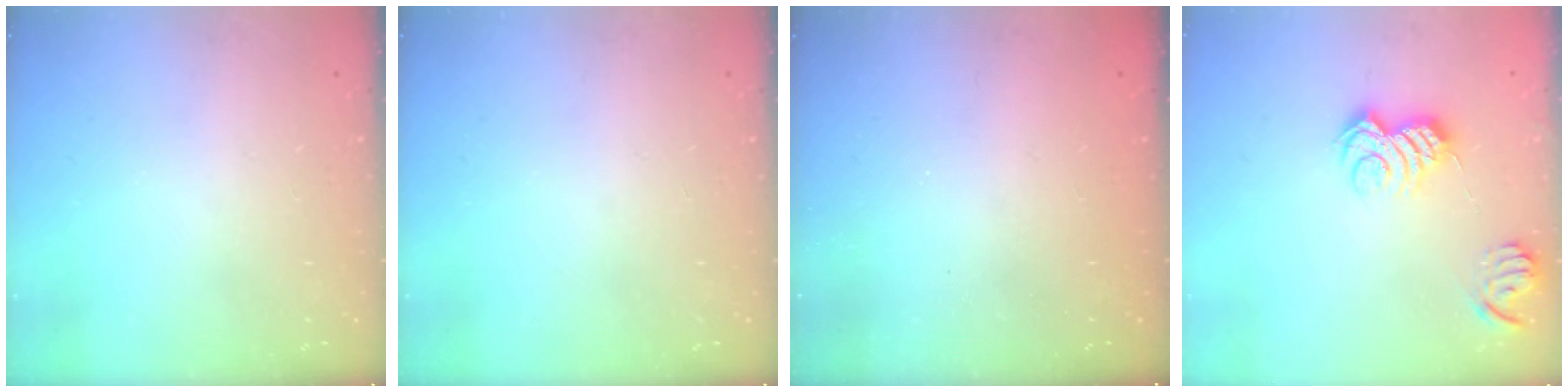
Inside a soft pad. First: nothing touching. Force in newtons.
{"total": 0.0}
{"total": 2.5, "press": 2.4, "slide": 0.8}
{"total": 9.4, "press": 9.4, "slide": 0.4}